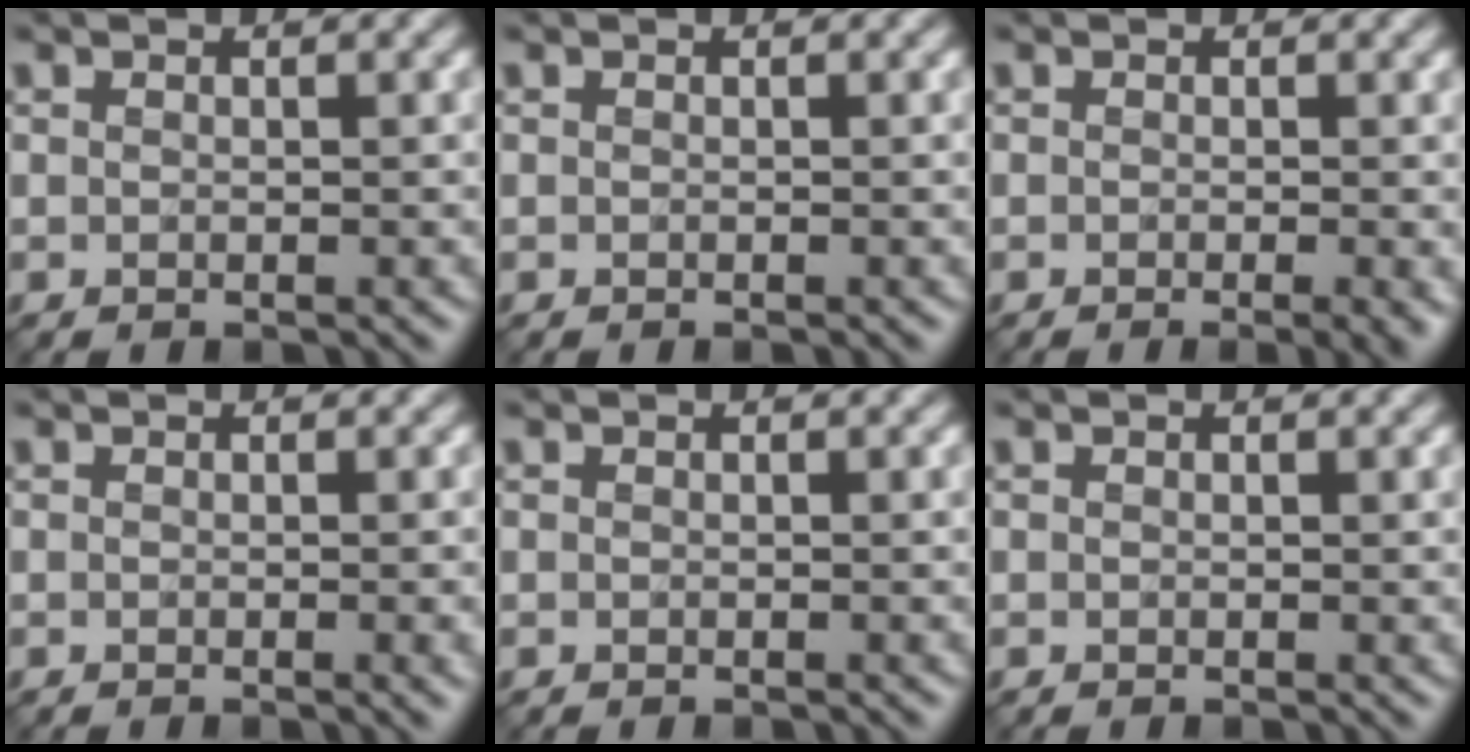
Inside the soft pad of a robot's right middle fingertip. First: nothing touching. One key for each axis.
{"total": 0.0}
{"total": 1.5, "fx": -0.5, "fy": 0.3, "fz": 1.4, "tx": -0.019, "ty": -0.008, "tz": -0.012}
{"total": 1.1, "fx": -0.1, "fy": 0.1, "fz": 1.1, "tx": -0.015, "ty": -0.002, "tz": -0.003}
{"total": 0.0}
{"total": 0.0}